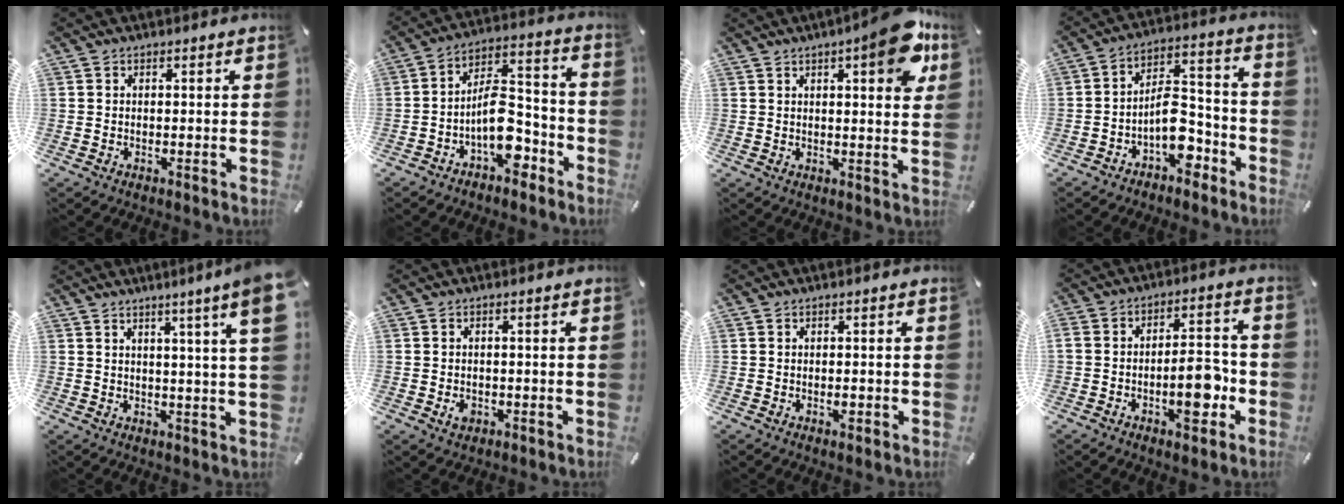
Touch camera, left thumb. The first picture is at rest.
{"total": 12.0, "force": [-5.2, 6.8, 8.3], "torque": [-0.132, 0.018, -0.094]}
{"total": 10.5, "force": [5.3, 2.7, 8.7], "torque": [-0.106, -0.027, 0.079]}
{"total": 10.8, "force": [-5.1, 6.5, 7.1], "torque": [-0.106, 0.021, -0.091]}
{"total": 8.5, "force": [4.4, -0.7, 7.3], "torque": [-0.113, -0.027, 0.065]}
{"total": 2.0, "force": [-0.6, 1.6, 1.0], "torque": [-0.018, 0.004, -0.011]}
{"total": 1.6, "force": [-0.5, 0.7, 1.4], "torque": [-0.024, 0.000, -0.008]}
{"total": 10.7, "force": [-3.9, 5.1, 8.6], "torque": [-0.119, 0.021, -0.062]}